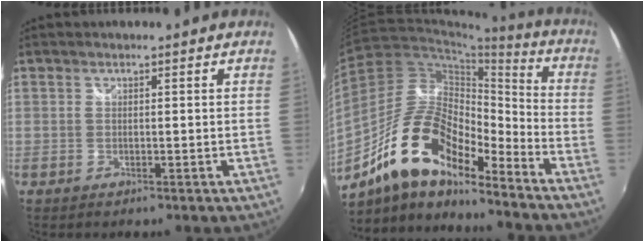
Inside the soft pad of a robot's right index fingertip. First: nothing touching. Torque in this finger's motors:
{"motor_torque": [1.01, -1.13, 1.05, 0.21]}